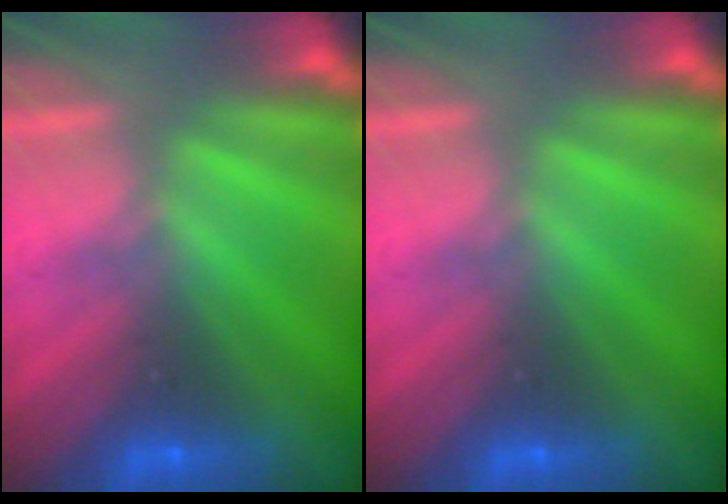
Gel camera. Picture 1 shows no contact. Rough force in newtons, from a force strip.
{"total": 0.0}